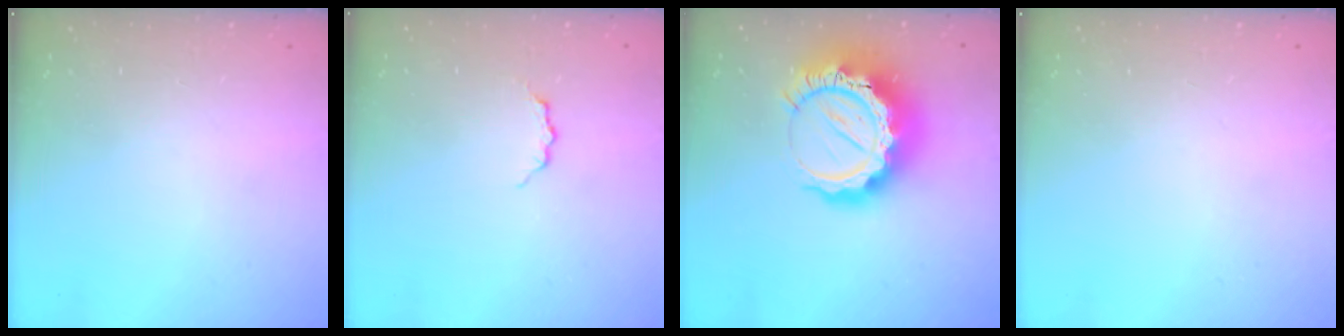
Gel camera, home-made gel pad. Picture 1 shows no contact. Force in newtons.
{"total": 4.0, "press": 3.9, "slide": 0.5}
{"total": 18.2, "press": 18.1, "slide": 1.7}
{"total": 0.0}